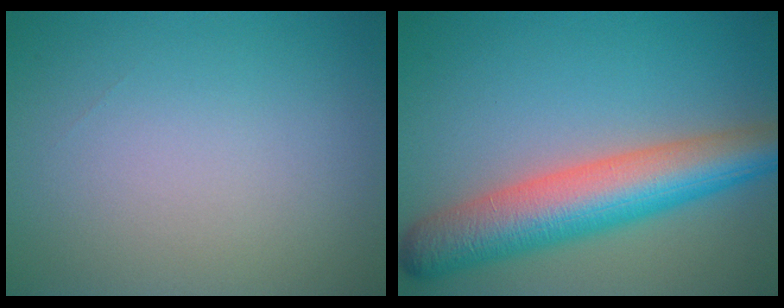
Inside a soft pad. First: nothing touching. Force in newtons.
{"total": 8.7, "press": 8.7, "slide": 0.3}